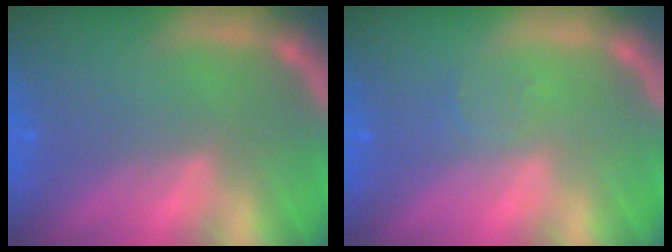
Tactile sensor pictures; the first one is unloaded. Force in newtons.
{"total": 1.0}